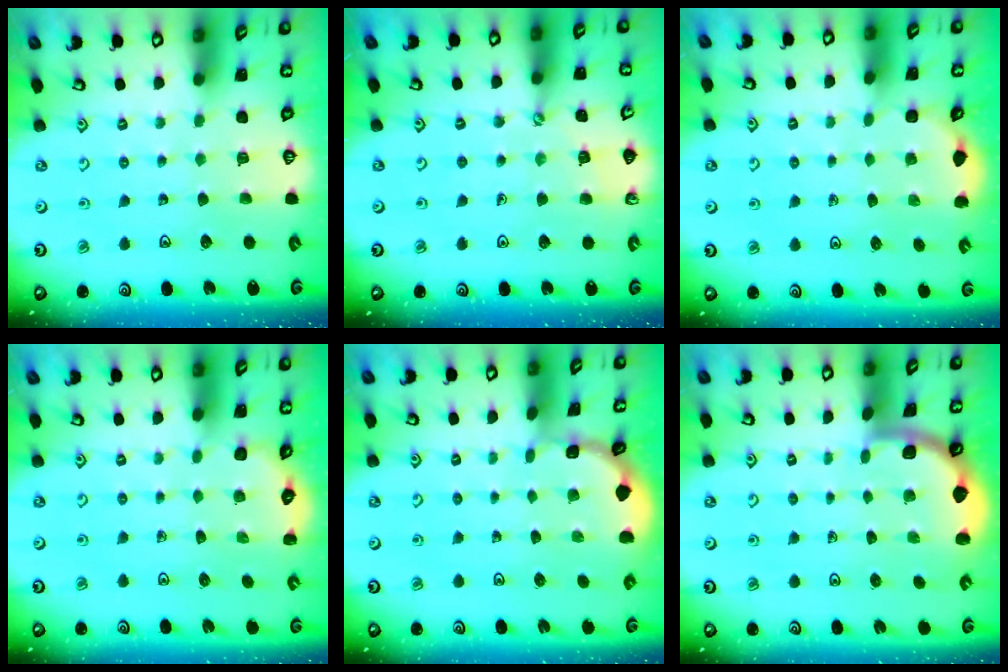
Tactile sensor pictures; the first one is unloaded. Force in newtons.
{"total": 3.3, "press": 3.2, "slide": 0.4}
{"total": 2.0, "press": 1.7, "slide": 1.1}
{"total": 2.3, "press": 1.9, "slide": 1.3}
{"total": 2.3, "press": 2.3, "slide": 0.1}
{"total": 1.8, "press": 1.8, "slide": 0.0}